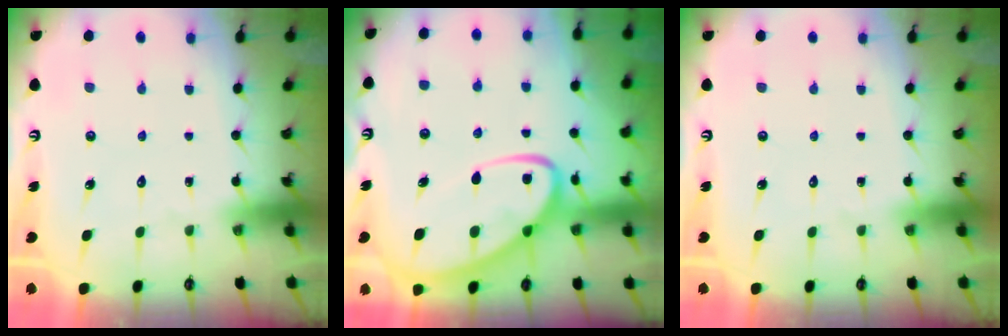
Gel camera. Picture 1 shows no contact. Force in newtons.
{"total": 10.9, "press": 10.9, "slide": 1.1}
{"total": 0.0}